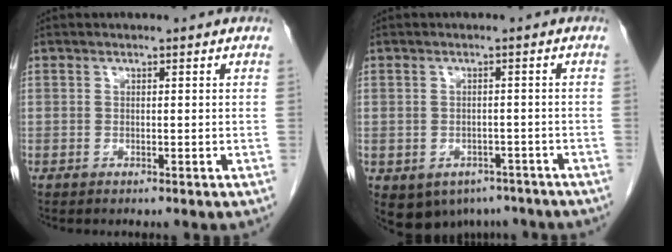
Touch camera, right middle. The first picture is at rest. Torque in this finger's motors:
{"motor_torque": [0.34, -0.67, 0.10, 0.02]}